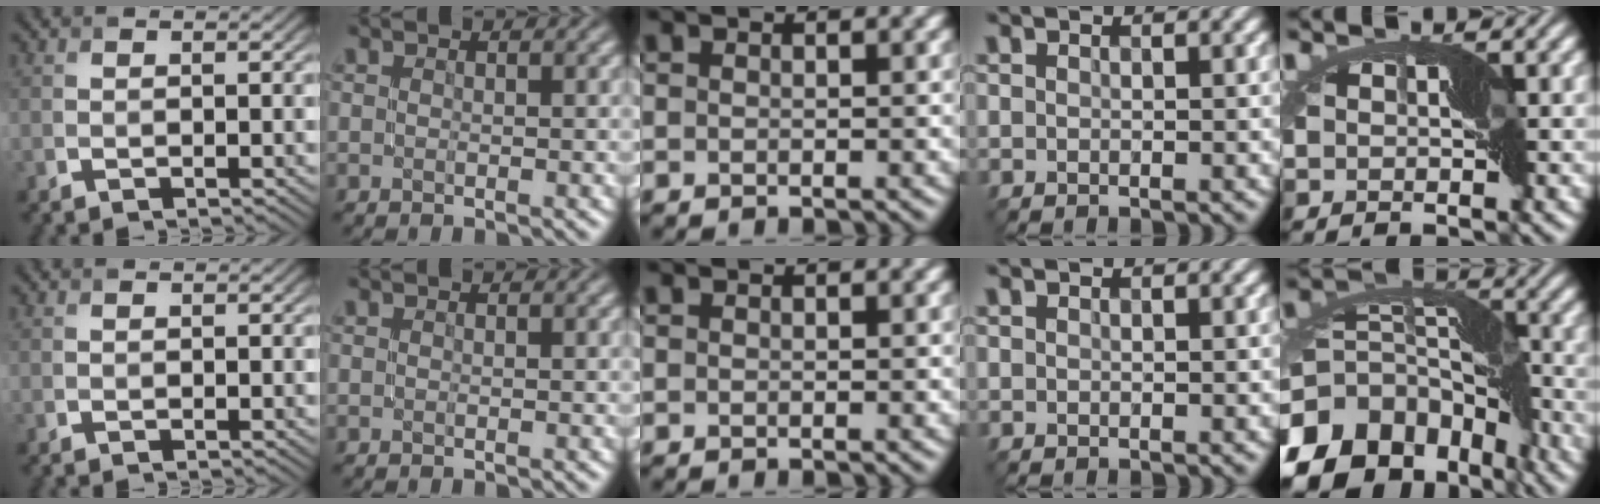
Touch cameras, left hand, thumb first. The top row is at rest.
{"little": {"total": 14.3, "force": [-8.3, 9.4, 6.9], "torque": [-0.143, 0.009, -0.149]}}